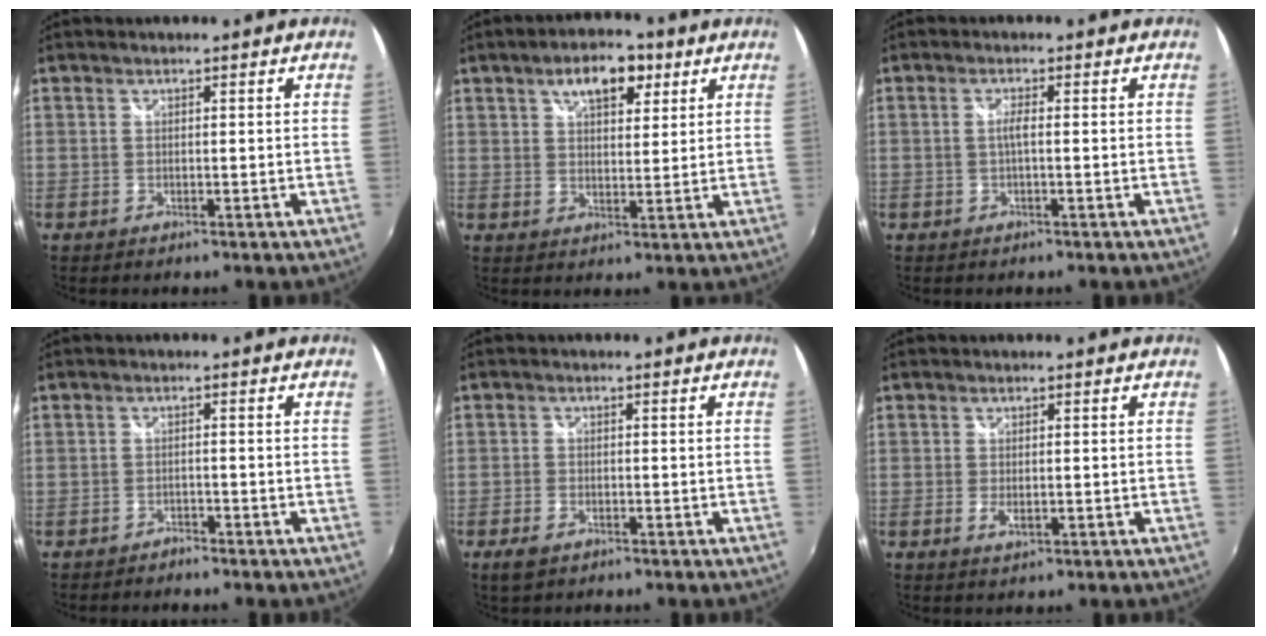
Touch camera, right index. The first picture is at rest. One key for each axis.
{"total": 8.2, "fx": 4.3, "fy": 4.0, "fz": 5.7, "tx": -0.088, "ty": 0.021, "tz": 0.069}
{"total": 1.5, "fx": -0.3, "fy": -0.1, "fz": 1.5, "tx": -0.027, "ty": 0.002, "tz": -0.008}
{"total": 1.8, "fx": -1.6, "fy": 0.6, "fz": 0.2, "tx": -0.008, "ty": -0.004, "tz": -0.029}
{"total": 3.6, "fx": -2.3, "fy": 2.0, "fz": 2.0, "tx": -0.050, "ty": -0.007, "tz": -0.043}
{"total": 2.0, "fx": -0.5, "fy": 1.0, "fz": 1.6, "tx": -0.029, "ty": -0.005, "tz": -0.006}